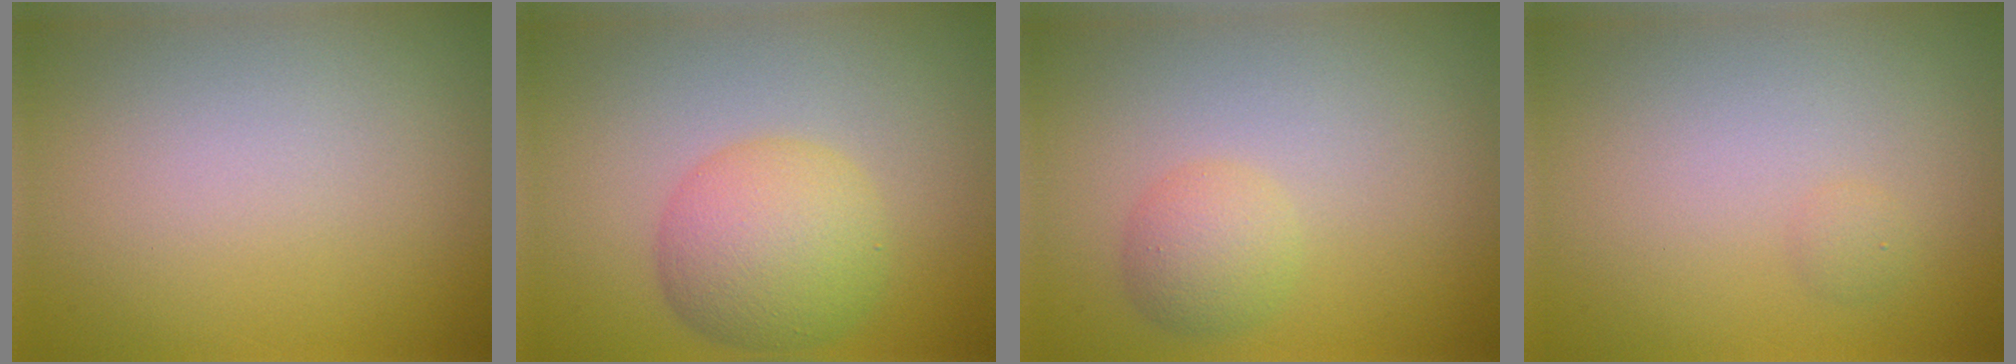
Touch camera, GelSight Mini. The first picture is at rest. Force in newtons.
{"total": 5.7, "press": 5.7, "slide": 0.0}
{"total": 2.4, "press": 2.4, "slide": 0.1}
{"total": 0.6, "press": 0.6, "slide": 0.1}